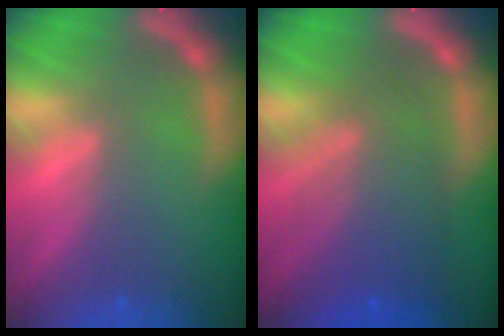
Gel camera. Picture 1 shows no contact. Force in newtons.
{"total": 8.1}